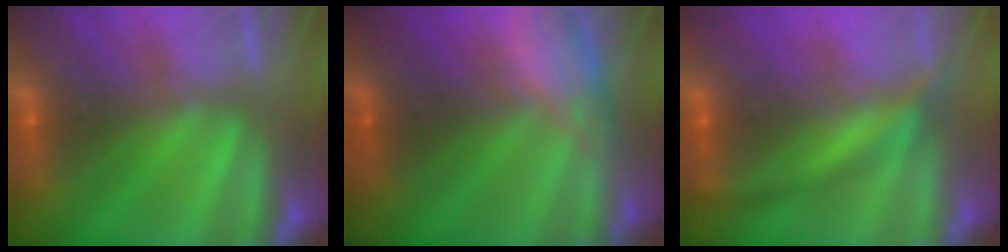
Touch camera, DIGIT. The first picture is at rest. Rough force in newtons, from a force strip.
{"total": 2.8}
{"total": 3.6}